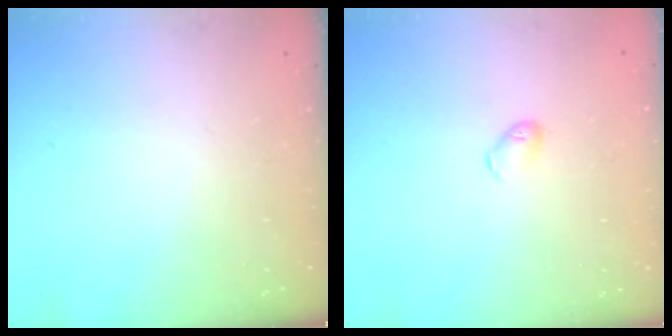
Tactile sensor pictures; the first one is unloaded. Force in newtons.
{"total": 4.2, "press": 4.2, "slide": 0.8}